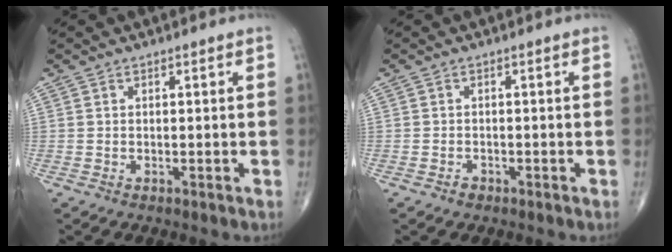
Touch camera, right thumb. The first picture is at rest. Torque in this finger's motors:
{"motor_torque": [-0.04, -0.01, 0.06, 0.09, 0.00]}